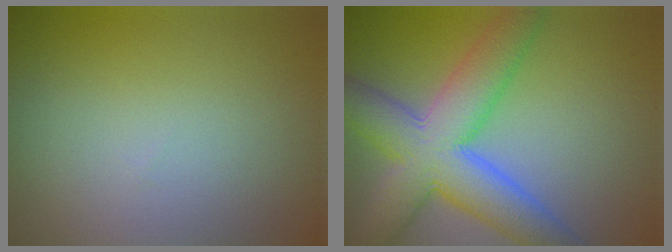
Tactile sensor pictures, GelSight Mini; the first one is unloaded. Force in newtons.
{"total": 9.3, "press": 9.3, "slide": 0.6}